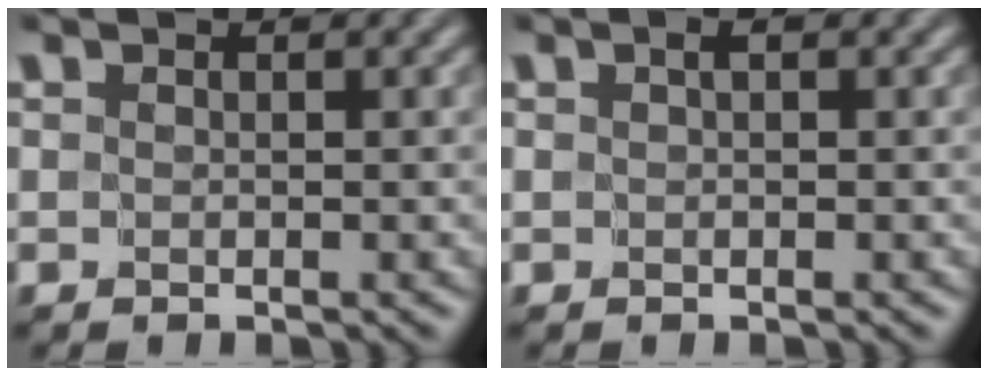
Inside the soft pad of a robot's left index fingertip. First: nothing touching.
{"total": 0.7, "force": [0.2, 0.2, 0.6], "torque": [-0.009, 0.003, 0.003]}